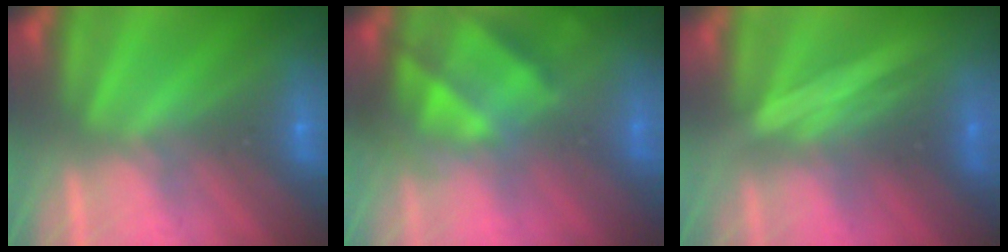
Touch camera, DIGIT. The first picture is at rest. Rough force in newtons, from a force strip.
{"total": 4.8}
{"total": 1.5}